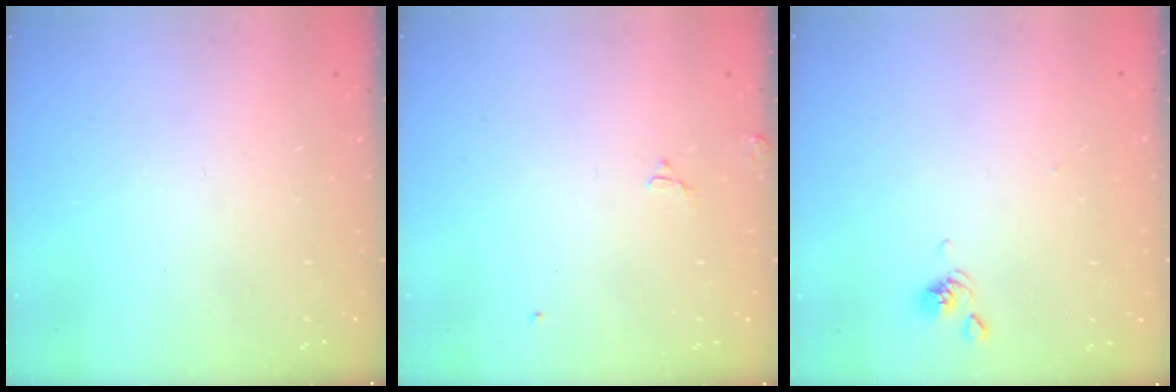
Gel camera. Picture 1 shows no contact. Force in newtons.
{"total": 2.4, "press": 2.4, "slide": 0.4}
{"total": 2.8, "press": 2.8, "slide": 0.1}